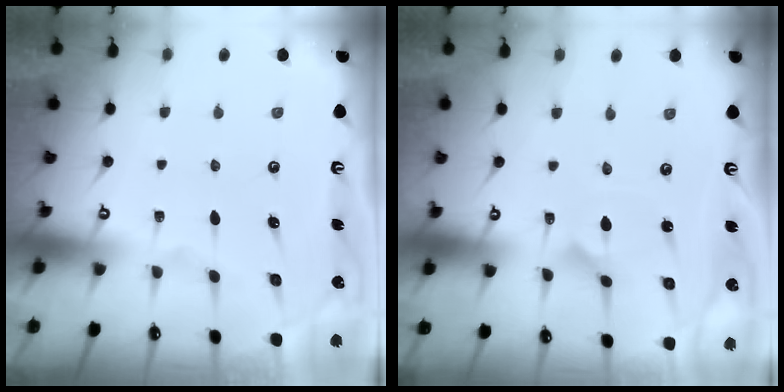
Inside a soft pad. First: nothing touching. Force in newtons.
{"total": 2.4, "press": 2.4, "slide": 0.1}